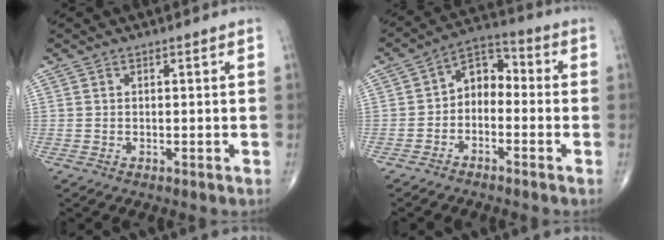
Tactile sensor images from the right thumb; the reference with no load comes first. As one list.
[{"total": 7.1, "force": [-1.6, 5.0, 4.8], "torque": [-0.051, 0.038, -0.047]}]